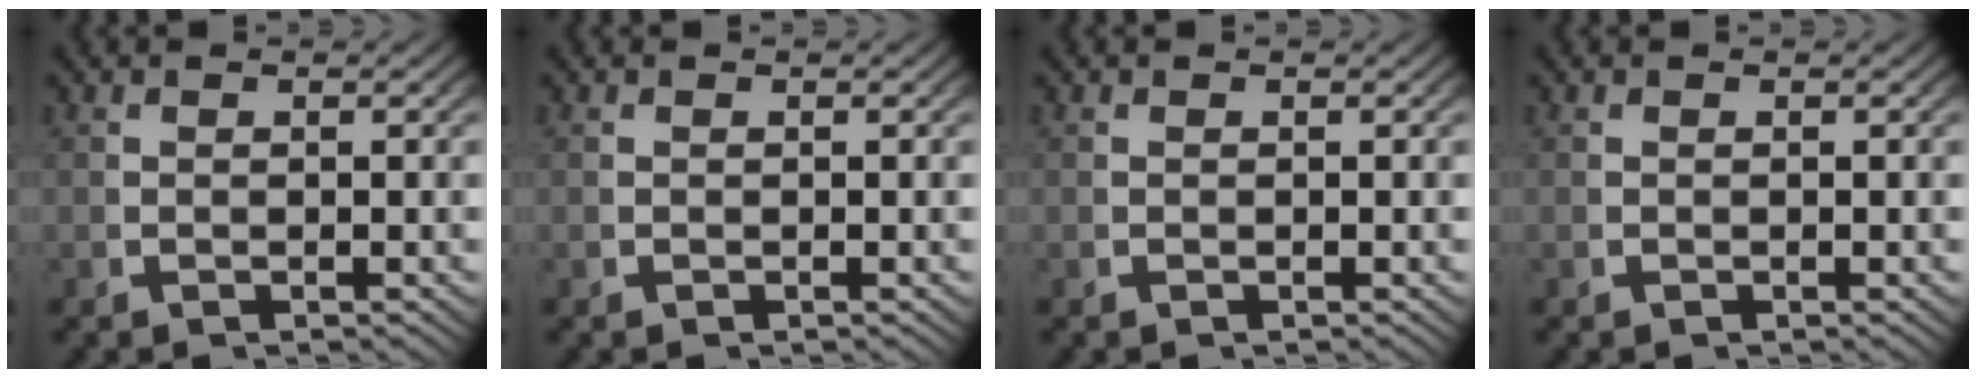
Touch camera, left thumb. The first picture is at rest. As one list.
[{"total": 0.0}, {"total": 0.0}, {"total": 0.0}]